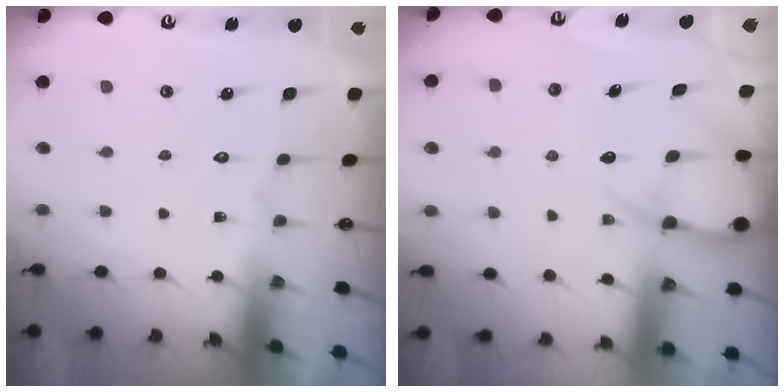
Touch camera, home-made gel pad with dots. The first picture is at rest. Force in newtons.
{"total": 8.4, "press": 8.4, "slide": 0.9}